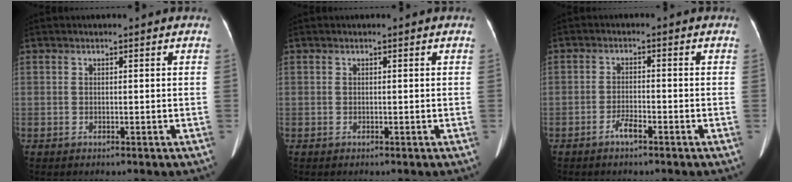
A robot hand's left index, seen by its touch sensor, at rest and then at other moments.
{"total": 0.0}
{"total": 2.4, "force": [-1.8, 0.4, 1.5], "torque": [-0.034, -0.002, -0.033]}